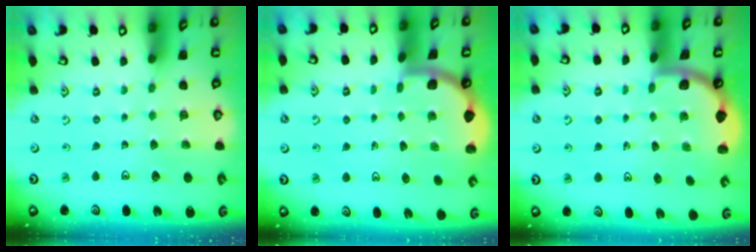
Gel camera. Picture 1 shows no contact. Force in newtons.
{"total": 2.2, "press": 2.2, "slide": 0.1}
{"total": 1.6, "press": 1.6, "slide": 0.1}